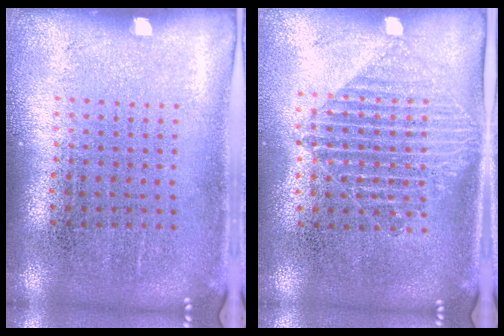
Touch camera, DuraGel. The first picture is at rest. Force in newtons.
{"total": 1.4, "press": 1.2, "slide": 0.8}